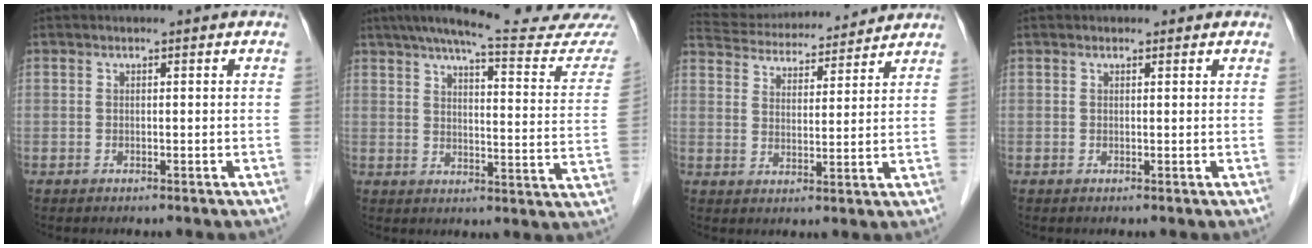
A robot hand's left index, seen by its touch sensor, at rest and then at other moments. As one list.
[{"total": 20.0, "force": [18.3, -0.5, 8.0], "torque": [-0.113, -0.059, 0.227]}, {"total": 15.5, "force": [14.7, 2.7, 4.1], "torque": [-0.072, 0.032, 0.224]}, {"total": 0.6, "force": [0.4, 0.4, 0.1], "torque": [-0.008, -0.001, 0.003]}]